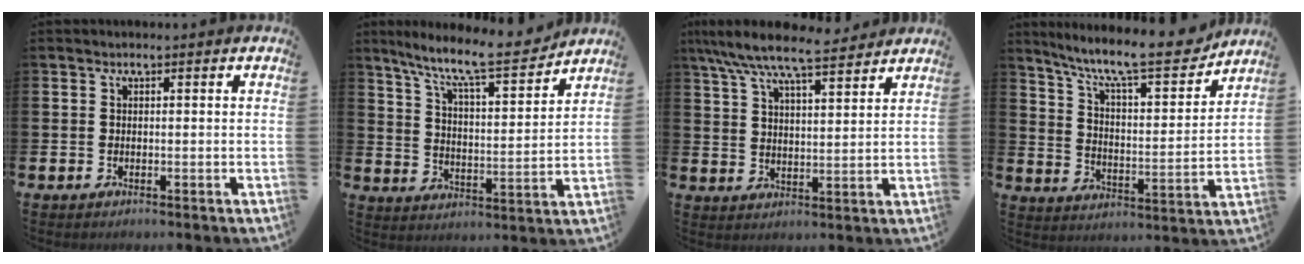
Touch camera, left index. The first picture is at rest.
{"total": 9.9, "force": [8.8, 1.1, 4.3], "torque": [-0.109, -0.057, 0.150]}
{"total": 8.1, "force": [7.4, 1.5, 3.1], "torque": [-0.083, -0.038, 0.130]}
{"total": 11.6, "force": [10.0, 2.0, 5.5], "torque": [-0.121, -0.066, 0.164]}